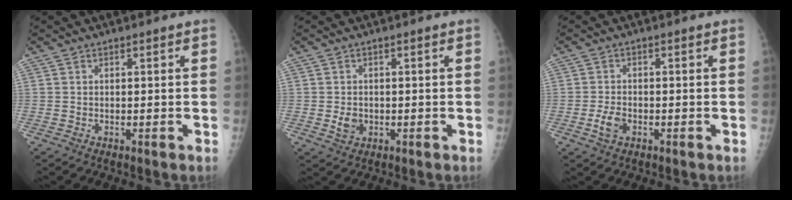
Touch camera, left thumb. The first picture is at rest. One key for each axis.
{"total": 2.7, "fx": -0.5, "fy": 2.2, "fz": 1.5, "tx": -0.018, "ty": 0.001, "tz": -0.003}
{"total": 3.2, "fx": -1.3, "fy": 2.0, "fz": 2.1, "tx": -0.040, "ty": 0.005, "tz": -0.023}